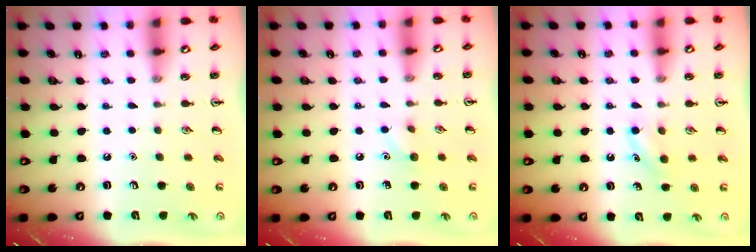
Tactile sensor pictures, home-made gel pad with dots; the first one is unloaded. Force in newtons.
{"total": 5.4, "press": 5.2, "slide": 1.6}
{"total": 4.5, "press": 4.2, "slide": 1.4}